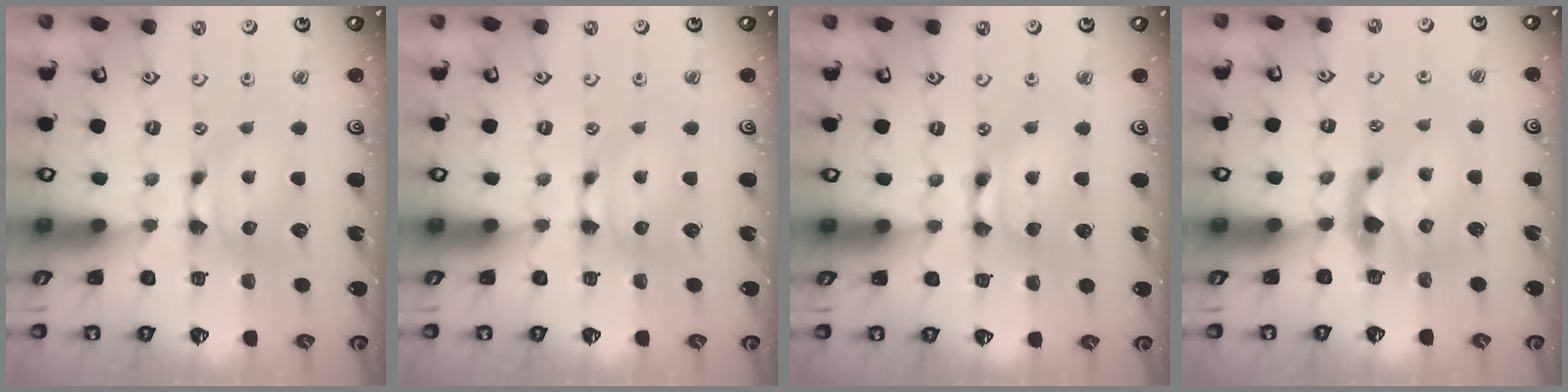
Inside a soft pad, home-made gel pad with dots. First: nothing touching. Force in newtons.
{"total": 0.0}
{"total": 2.2, "press": 2.2, "slide": 0.1}
{"total": 2.2, "press": 1.8, "slide": 1.3}